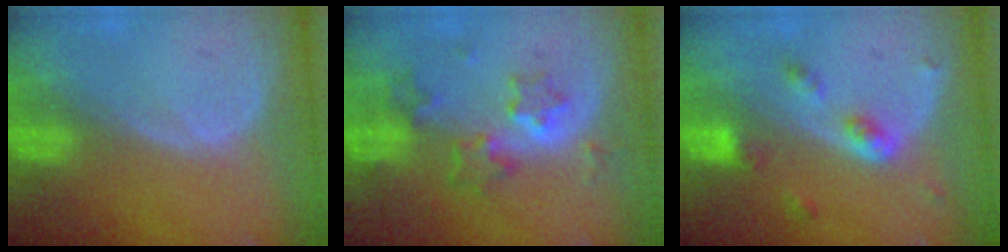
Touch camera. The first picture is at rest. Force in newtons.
{"total": 6.0, "press": 5.8, "slide": 1.7}
{"total": 4.4, "press": 4.0, "slide": 1.9}